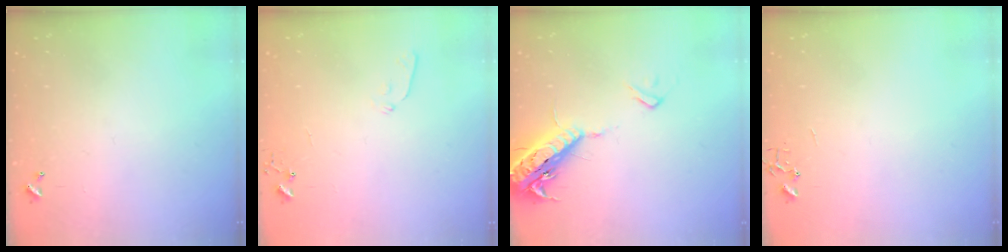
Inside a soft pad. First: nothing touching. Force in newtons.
{"total": 4.8, "press": 4.7, "slide": 1.0}
{"total": 18.4, "press": 18.0, "slide": 4.0}
{"total": 0.0}